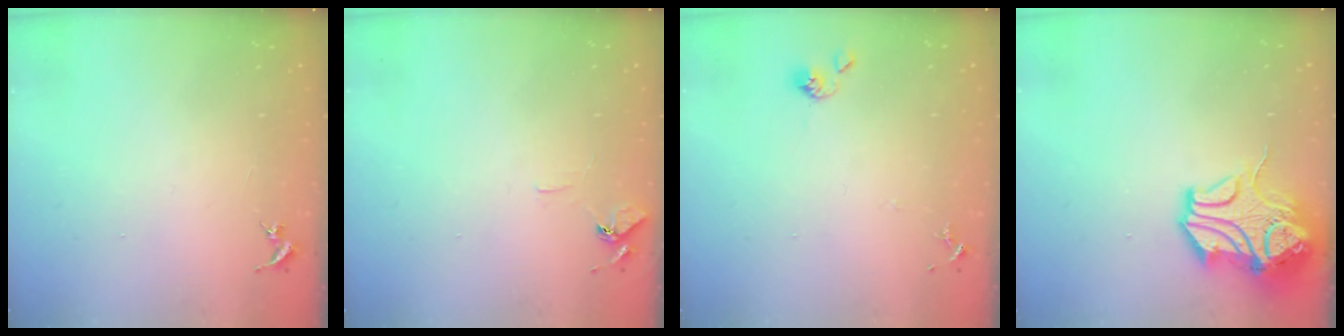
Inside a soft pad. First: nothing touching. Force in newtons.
{"total": 6.7, "press": 6.6, "slide": 0.8}
{"total": 6.4, "press": 6.3, "slide": 0.8}
{"total": 16.0, "press": 15.9, "slide": 2.1}